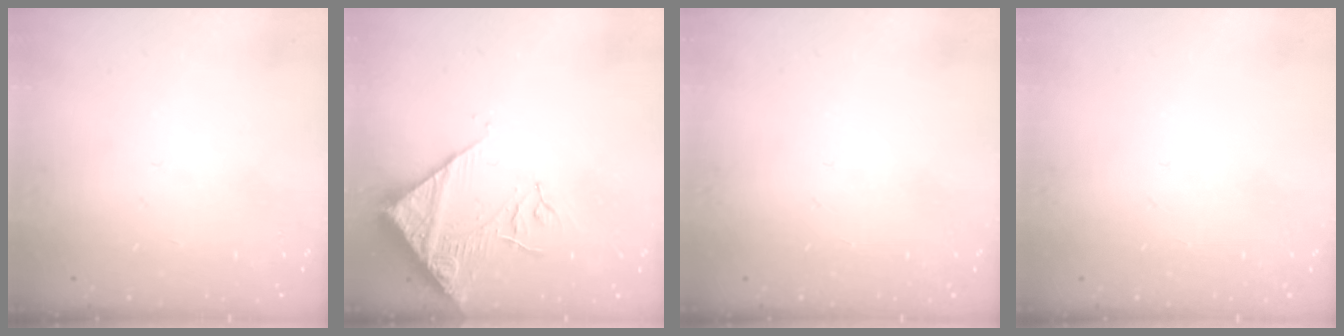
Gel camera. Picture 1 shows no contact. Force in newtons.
{"total": 11.7, "press": 11.6, "slide": 1.5}
{"total": 0.0}
{"total": 0.0}